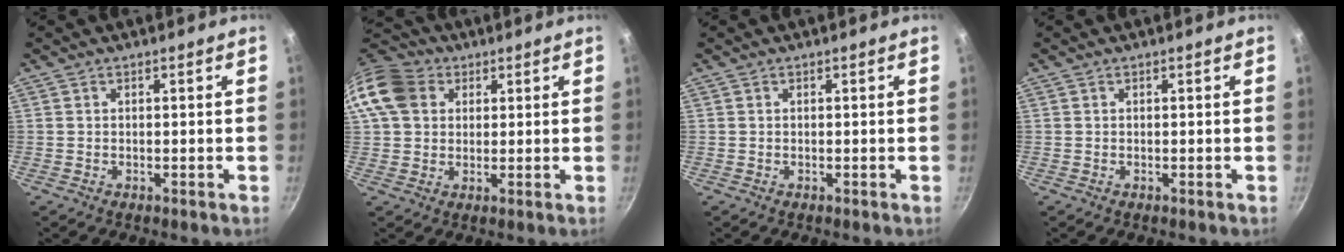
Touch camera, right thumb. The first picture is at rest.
{"total": 11.8, "force": [3.6, 9.5, 6.0], "torque": [-0.103, 0.015, 0.053]}
{"total": 0.0}
{"total": 0.0}